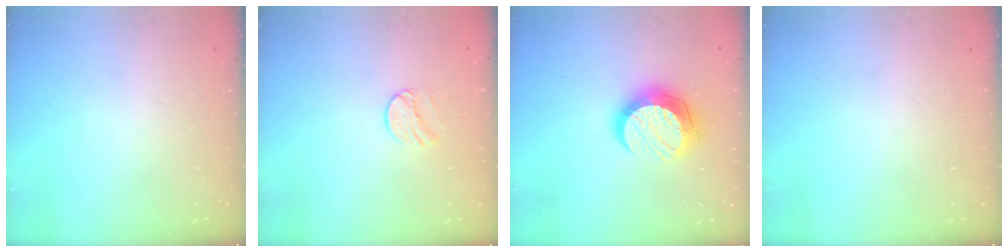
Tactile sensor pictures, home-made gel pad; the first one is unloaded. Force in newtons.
{"total": 8.3, "press": 8.2, "slide": 0.7}
{"total": 12.3, "press": 12.2, "slide": 1.0}
{"total": 0.0}